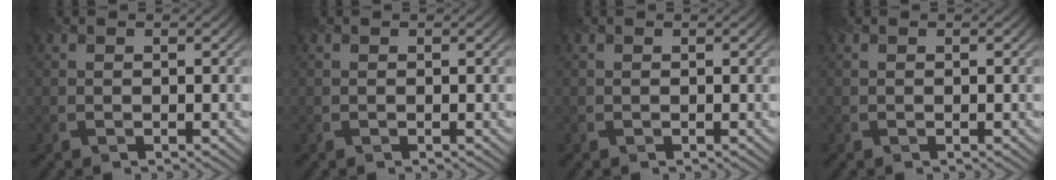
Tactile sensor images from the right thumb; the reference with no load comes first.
{"total": 0.0}
{"total": 0.0}
{"total": 0.0}